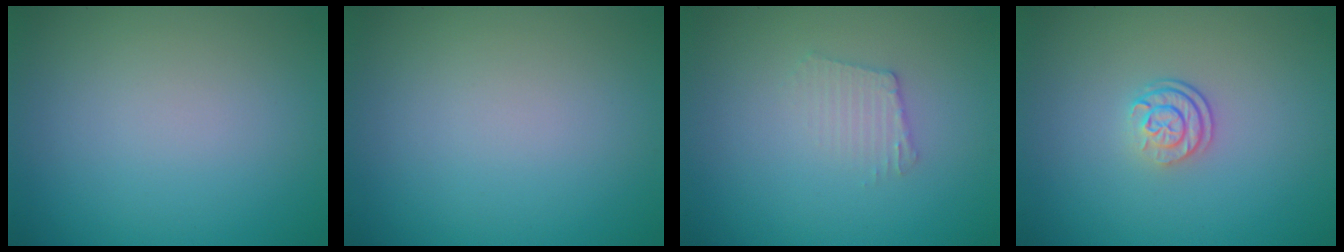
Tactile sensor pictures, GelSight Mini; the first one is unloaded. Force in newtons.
{"total": 0.0}
{"total": 1.7, "press": 1.7, "slide": 0.2}
{"total": 2.4, "press": 1.7, "slide": 1.7}